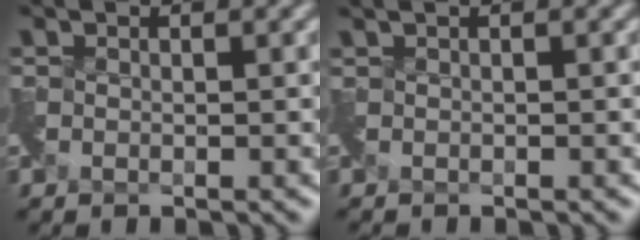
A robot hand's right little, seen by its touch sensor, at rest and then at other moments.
{"total": 0.5, "force": [-0.1, -0.1, 0.5], "torque": [-0.012, -0.006, -0.004]}